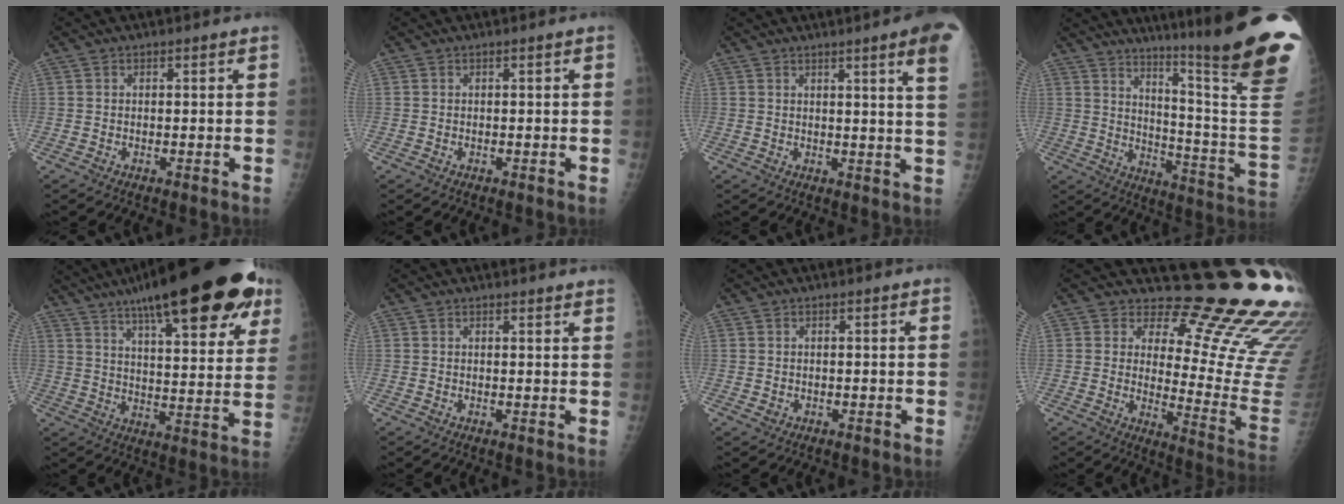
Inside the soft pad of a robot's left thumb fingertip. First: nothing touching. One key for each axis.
{"total": 0.0}
{"total": 8.8, "fx": 5.1, "fy": -0.4, "fz": 7.2, "tx": -0.083, "ty": -0.021, "tz": 0.048}
{"total": 27.5, "fx": 20.3, "fy": -0.1, "fz": 18.5, "tx": -0.232, "ty": -0.173, "tz": 0.275}
{"total": 30.5, "fx": 19.7, "fy": 8.7, "fz": 21.7, "tx": -0.296, "ty": -0.035, "tz": 0.272}
{"total": 3.1, "fx": 3.0, "fy": 0.5, "fz": 0.8, "tx": -0.004, "ty": -0.012, "tz": 0.026}
{"total": 0.8, "fx": 0.0, "fy": 0.8, "fz": 0.3, "tx": 0.000, "ty": 0.000, "tz": 0.001}
{"total": 22.0, "fx": 16.6, "fy": 6.9, "fz": 12.7, "tx": -0.125, "ty": -0.156, "tz": 0.200}